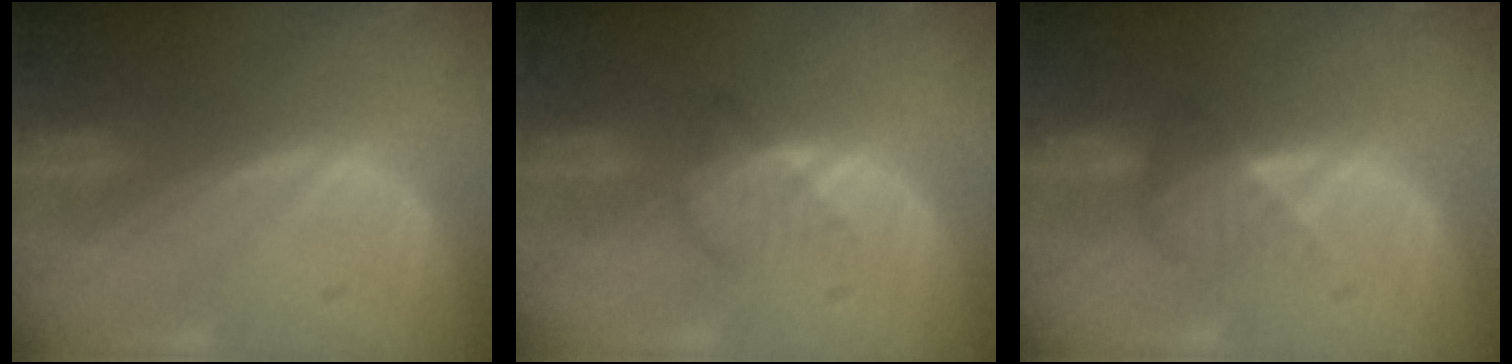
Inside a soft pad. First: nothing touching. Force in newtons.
{"total": 3.3, "press": 2.9, "slide": 1.4}
{"total": 3.4, "press": 3.2, "slide": 1.1}